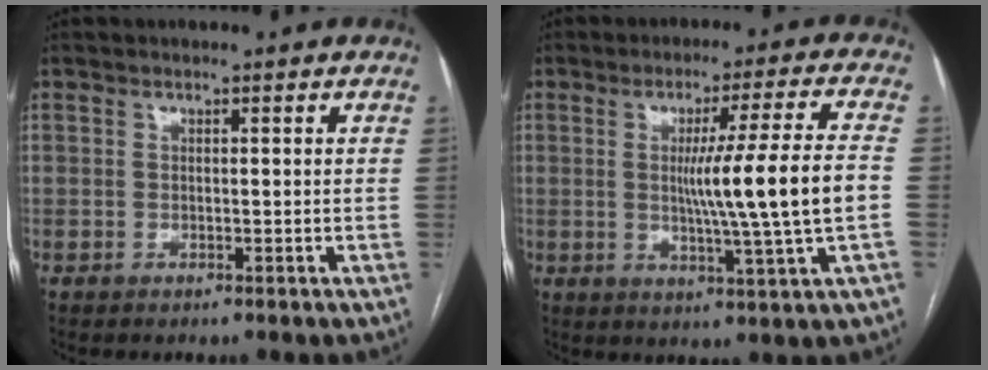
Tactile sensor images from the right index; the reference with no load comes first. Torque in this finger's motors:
{"motor_torque": [1.88, 0.01, 1.02, 0.21]}